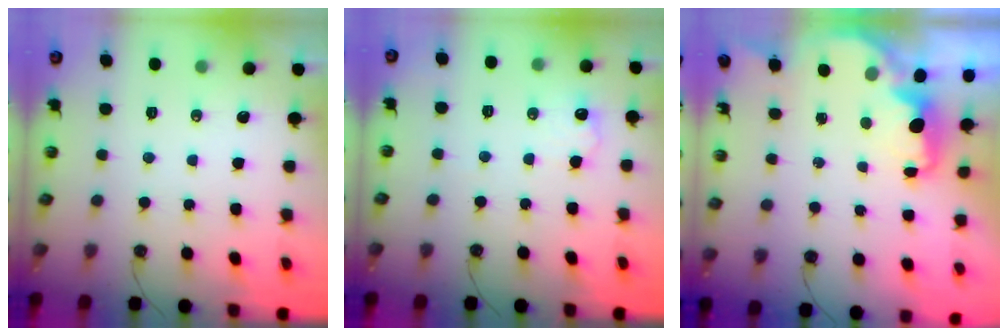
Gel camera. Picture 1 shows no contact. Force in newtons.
{"total": 8.1, "press": 8.1, "slide": 0.4}
{"total": 2.5, "press": 2.3, "slide": 0.8}